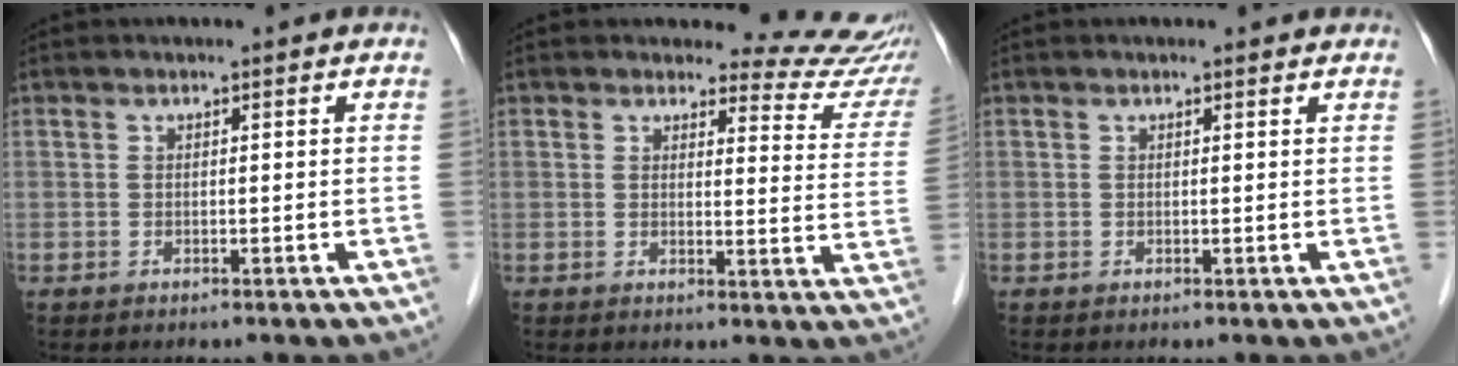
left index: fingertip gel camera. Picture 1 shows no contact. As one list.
[{"total": 11.5, "force": [11.2, 2.5, 0.8], "torque": [0.025, -0.077, 0.089]}, {"total": 1.3, "force": [1.2, 0.3, 0.3], "torque": [-0.014, 0.002, 0.010]}]